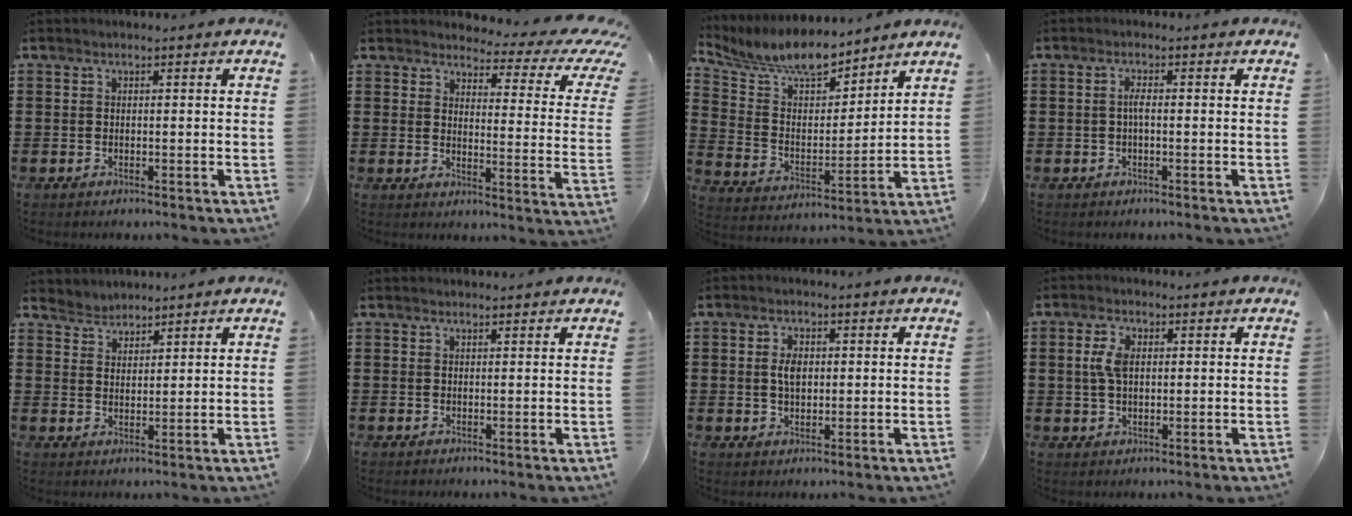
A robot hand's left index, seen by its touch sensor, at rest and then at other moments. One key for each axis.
{"total": 4.4, "fx": 3.4, "fy": 1.3, "fz": 2.4, "tx": -0.042, "ty": -0.029, "tz": 0.049}
{"total": 9.1, "fx": 8.2, "fy": 2.0, "fz": 3.4, "tx": -0.101, "ty": -0.042, "tz": 0.149}
{"total": 1.6, "fx": -0.2, "fy": 0.4, "fz": 1.5, "tx": -0.032, "ty": 0.003, "tz": -0.005}
{"total": 2.6, "fx": 2.5, "fy": 0.6, "fz": -0.7, "tx": 0.004, "ty": -0.004, "tz": 0.048}
{"total": 0.9, "fx": 0.9, "fy": 0.1, "fz": 0.1, "tx": -0.005, "ty": -0.001, "tz": 0.018}
{"total": 3.3, "fx": 0.6, "fy": 1.8, "fz": 2.6, "tx": -0.055, "ty": 0.010, "tz": 0.008}
{"total": 4.1, "fx": 0.8, "fy": 2.2, "fz": 3.4, "tx": -0.073, "ty": 0.010, "tz": 0.013}